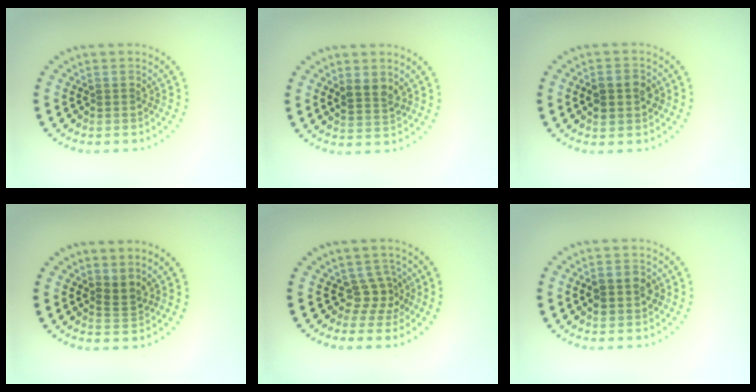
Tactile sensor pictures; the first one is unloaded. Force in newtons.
{"total": 2.1, "press": 2.0, "slide": 0.8}
{"total": 2.9, "press": 2.9, "slide": 0.0}
{"total": 1.7, "press": 1.2, "slide": 1.1}
{"total": 2.4, "press": 1.5, "slide": 1.9}
{"total": 2.8, "press": 2.8, "slide": 0.1}